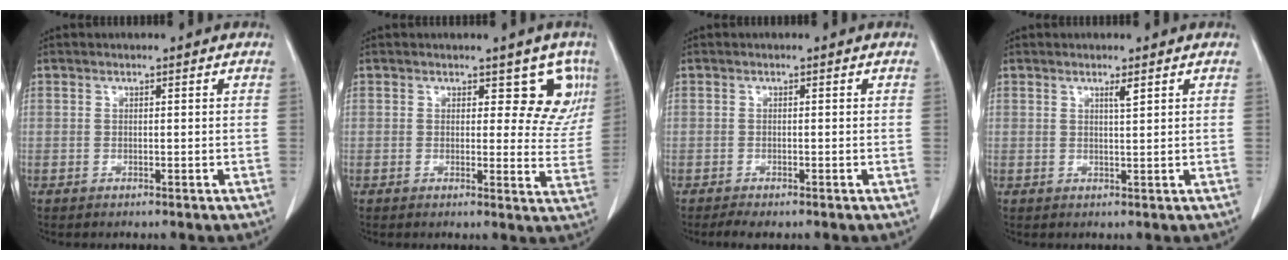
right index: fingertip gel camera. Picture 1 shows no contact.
{"total": 5.8, "force": [3.4, 3.6, 3.1], "torque": [-0.008, -0.011, 0.027]}
{"total": 1.7, "force": [-1.3, 0.4, 1.0], "torque": [-0.020, -0.005, -0.022]}
{"total": 1.3, "force": [0.8, -0.1, 1.0], "torque": [-0.021, -0.005, 0.015]}